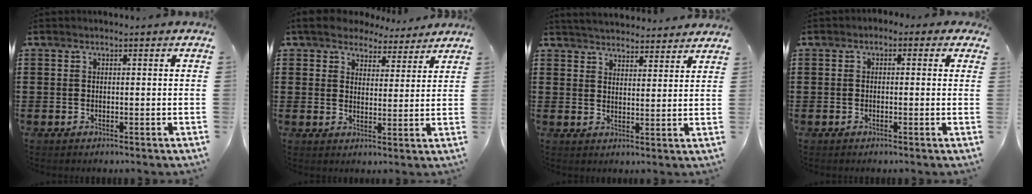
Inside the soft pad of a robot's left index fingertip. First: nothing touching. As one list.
[{"total": 5.9, "force": [5.5, 2.0, 0.9], "torque": [-0.045, -0.017, 0.099]}, {"total": 3.9, "force": [3.9, 0.1, 0.1], "torque": [-0.016, -0.017, 0.071]}, {"total": 1.2, "force": [-0.7, 0.8, 0.5], "torque": [-0.014, 0.005, -0.017]}]